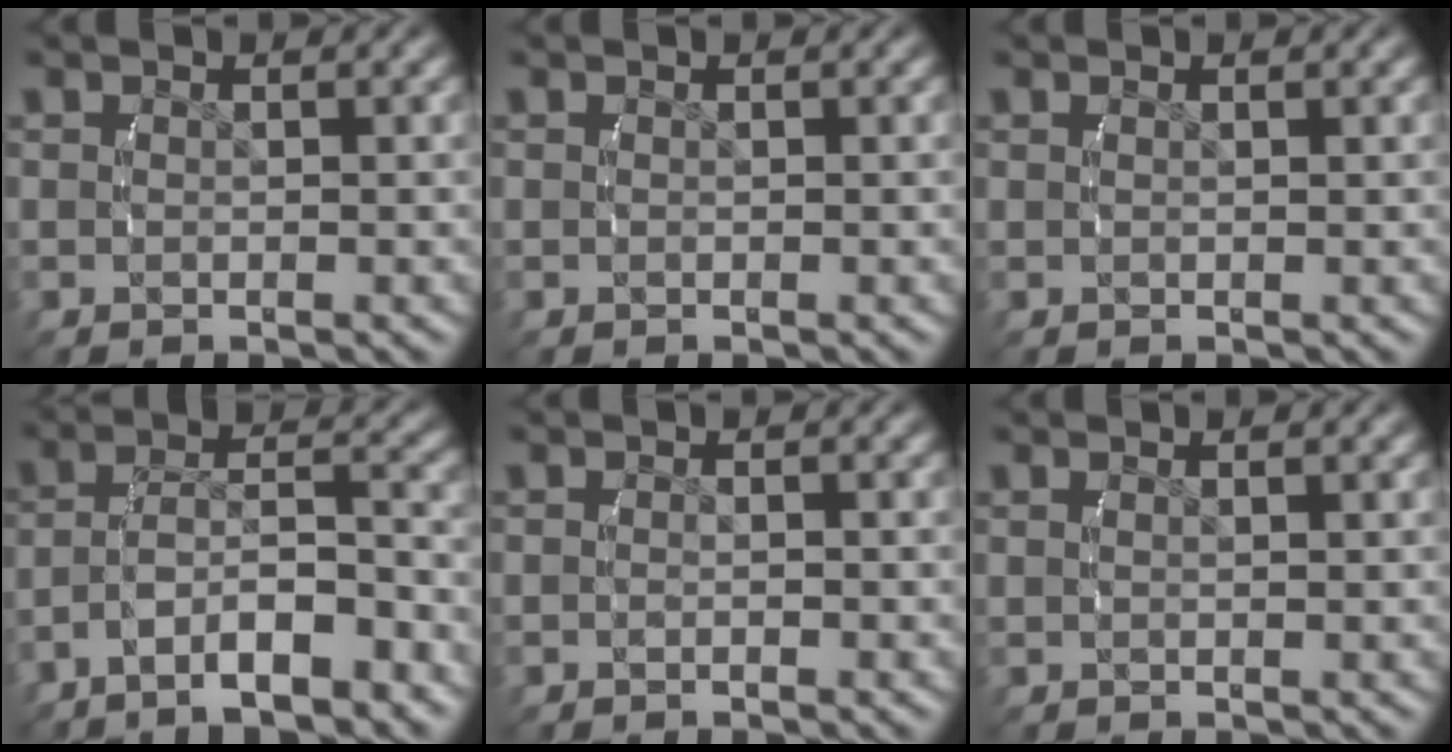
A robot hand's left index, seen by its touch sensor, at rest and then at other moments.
{"total": 0.0}
{"total": 0.6, "force": [0.3, -0.6, 0.0], "torque": [-0.003, -0.004, 0.009]}
{"total": 6.0, "force": [-4.2, 2.2, 3.6], "torque": [-0.077, -0.015, -0.060]}
{"total": 0.7, "force": [-0.6, -0.1, 0.5], "torque": [-0.013, 0.004, -0.012]}
{"total": 0.9, "force": [0.2, -0.8, 0.3], "torque": [-0.007, -0.001, 0.008]}